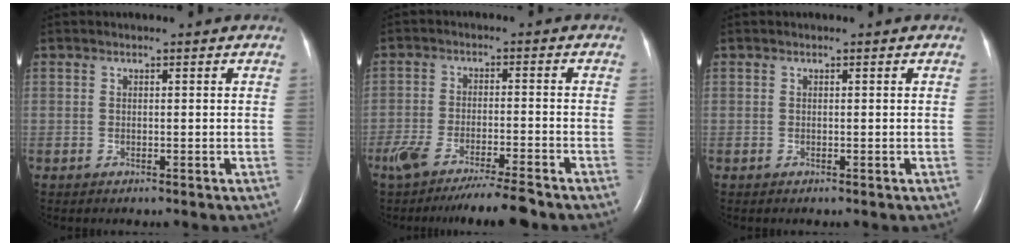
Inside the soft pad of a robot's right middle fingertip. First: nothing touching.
{"total": 10.3, "force": [-8.7, 0.0, 5.5], "torque": [-0.086, -0.022, -0.142]}
{"total": 0.0}